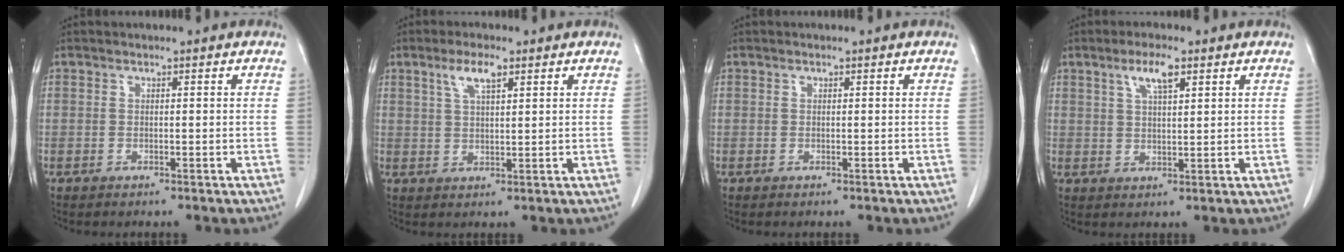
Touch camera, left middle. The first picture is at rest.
{"total": 4.4, "force": [2.5, 1.0, 3.5], "torque": [-0.074, 0.005, 0.051]}
{"total": 0.0}
{"total": 4.6, "force": [2.6, 0.9, 3.7], "torque": [-0.074, 0.004, 0.050]}